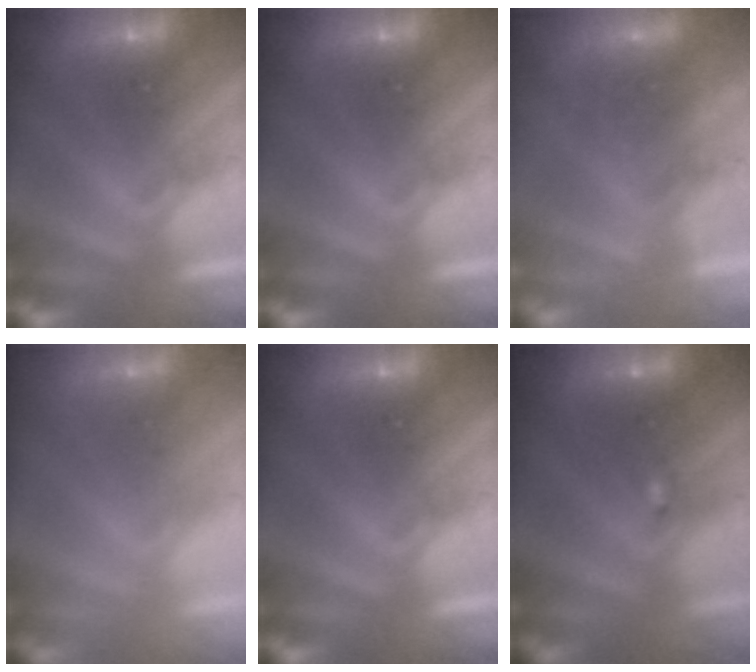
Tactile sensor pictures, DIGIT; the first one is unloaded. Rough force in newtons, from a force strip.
{"total": 0.0}
{"total": 2.2}
{"total": 2.2}
{"total": 0.0}
{"total": 1.9}